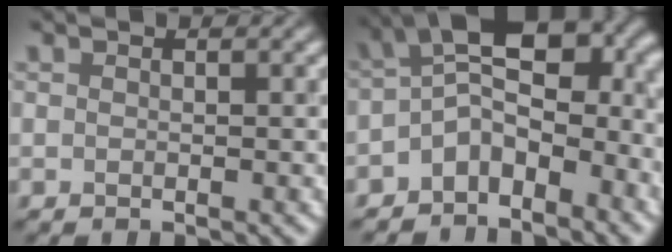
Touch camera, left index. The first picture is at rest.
{"total": 9.3, "force": [-2.4, 5.3, 7.2], "torque": [-0.105, 0.002, -0.048]}